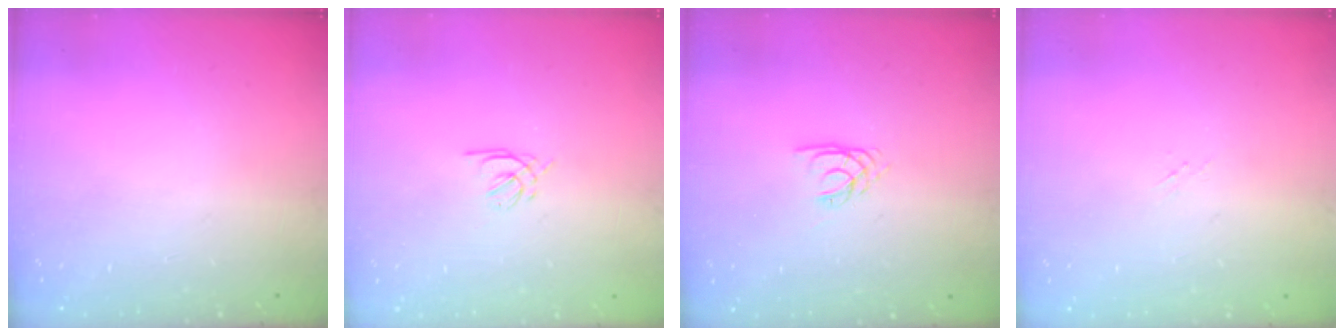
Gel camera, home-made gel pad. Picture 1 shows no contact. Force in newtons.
{"total": 1.2, "press": 1.0, "slide": 0.5}
{"total": 2.2, "press": 2.2, "slide": 0.3}
{"total": 1.7, "press": 1.6, "slide": 0.2}